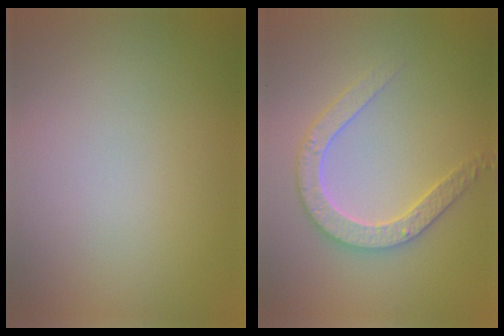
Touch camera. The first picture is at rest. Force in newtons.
{"total": 3.3, "press": 3.3, "slide": 0.6}